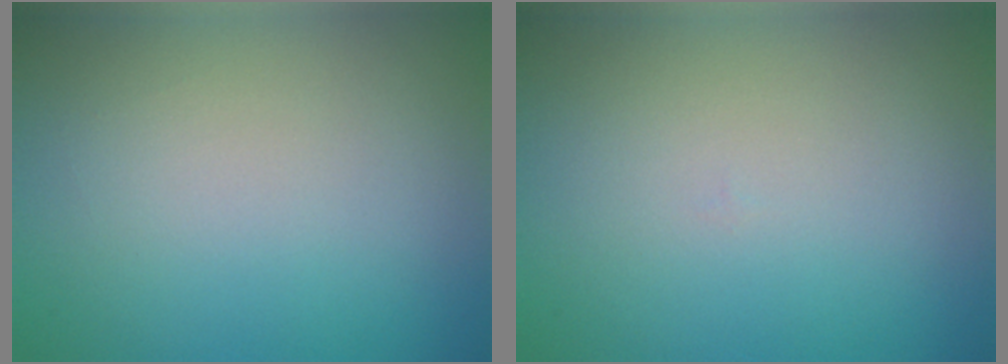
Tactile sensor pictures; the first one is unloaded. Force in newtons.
{"total": 0.0}